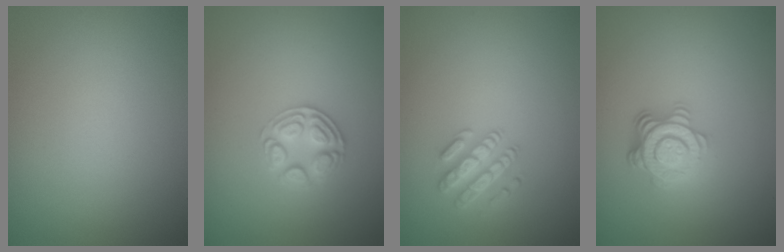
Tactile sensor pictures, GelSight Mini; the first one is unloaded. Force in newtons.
{"total": 2.7, "press": 2.5, "slide": 0.9}
{"total": 2.6, "press": 2.6, "slide": 0.5}
{"total": 4.6, "press": 3.3, "slide": 3.2}